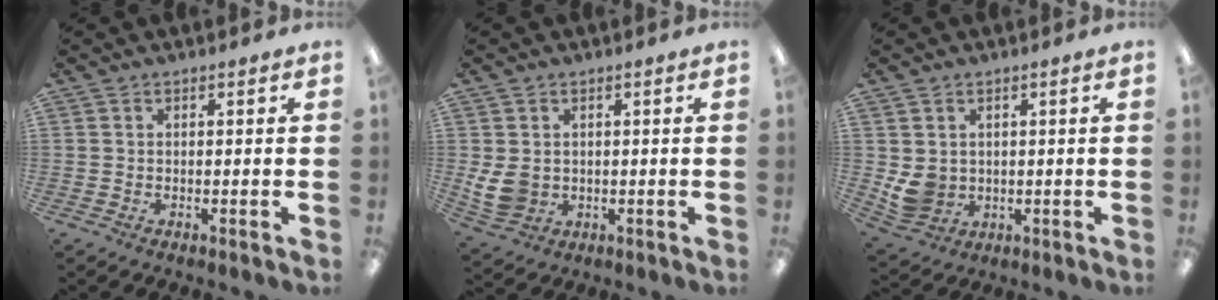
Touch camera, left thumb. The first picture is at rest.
{"total": 6.2, "force": [1.1, 5.2, 3.3], "torque": [-0.075, 0.001, 0.023]}
{"total": 5.8, "force": [1.4, 5.2, 2.2], "torque": [-0.047, -0.003, 0.029]}